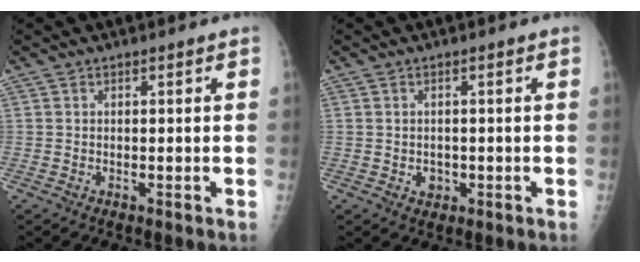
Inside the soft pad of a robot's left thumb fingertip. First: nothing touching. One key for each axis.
{"total": 1.9, "fx": -0.4, "fy": 1.6, "fz": 0.8, "tx": -0.003, "ty": 0.002, "tz": -0.001}